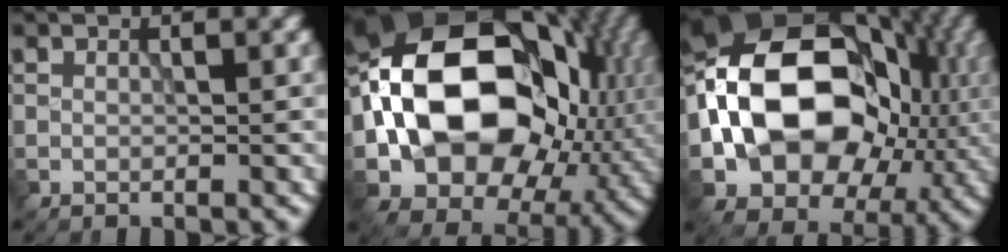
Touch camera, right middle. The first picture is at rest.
{"total": 18.9, "force": [0.7, 14.8, 11.7], "torque": [-0.223, 0.001, 0.013]}
{"total": 17.5, "force": [-0.6, 13.4, 11.2], "torque": [-0.194, 0.007, -0.017]}